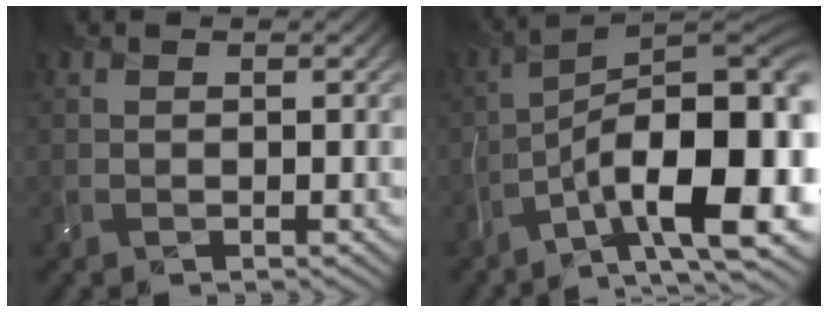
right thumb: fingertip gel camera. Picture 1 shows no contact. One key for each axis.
{"total": 15.8, "fx": -7.6, "fy": 5.0, "fz": 12.9, "tx": -0.178, "ty": 0.005, "tz": -0.123}